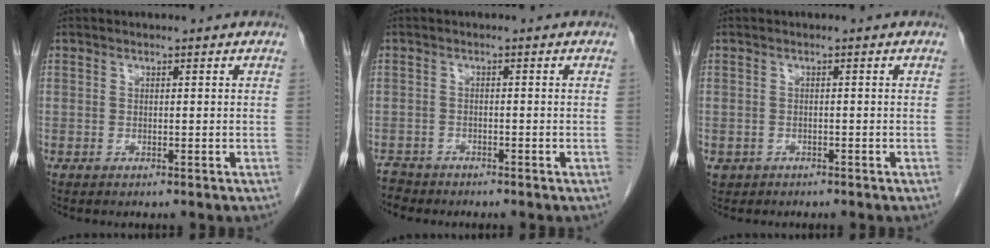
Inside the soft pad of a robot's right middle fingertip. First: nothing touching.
{"total": 2.4, "force": [-2.2, 0.7, -0.5], "torque": [0.008, -0.005, -0.043]}
{"total": 2.0, "force": [-1.2, 1.5, 0.0], "torque": [-0.005, 0.004, -0.020]}